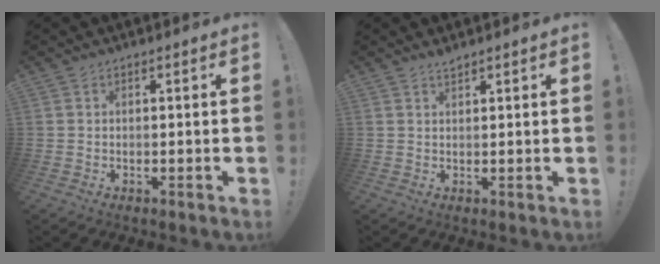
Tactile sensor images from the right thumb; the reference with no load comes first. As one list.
[{"total": 1.6, "force": [1.5, 0.1, 0.5], "torque": [-0.005, -0.008, 0.027]}]